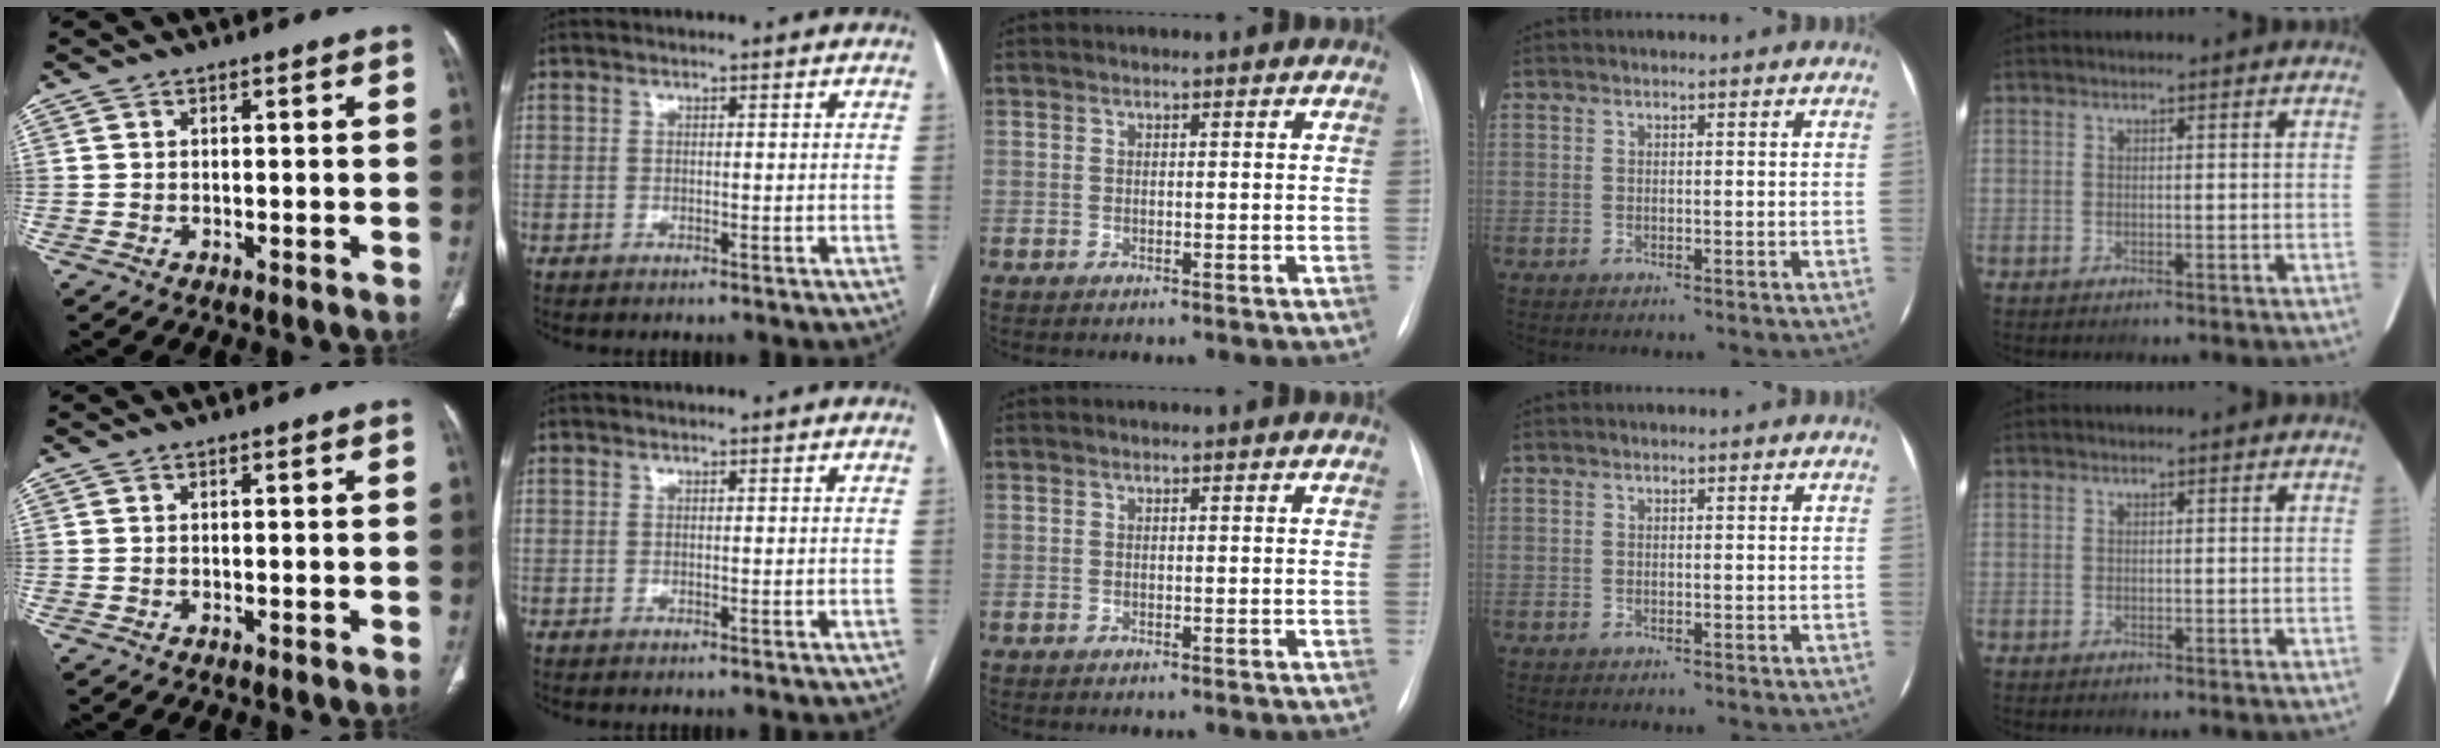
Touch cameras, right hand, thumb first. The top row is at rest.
{}